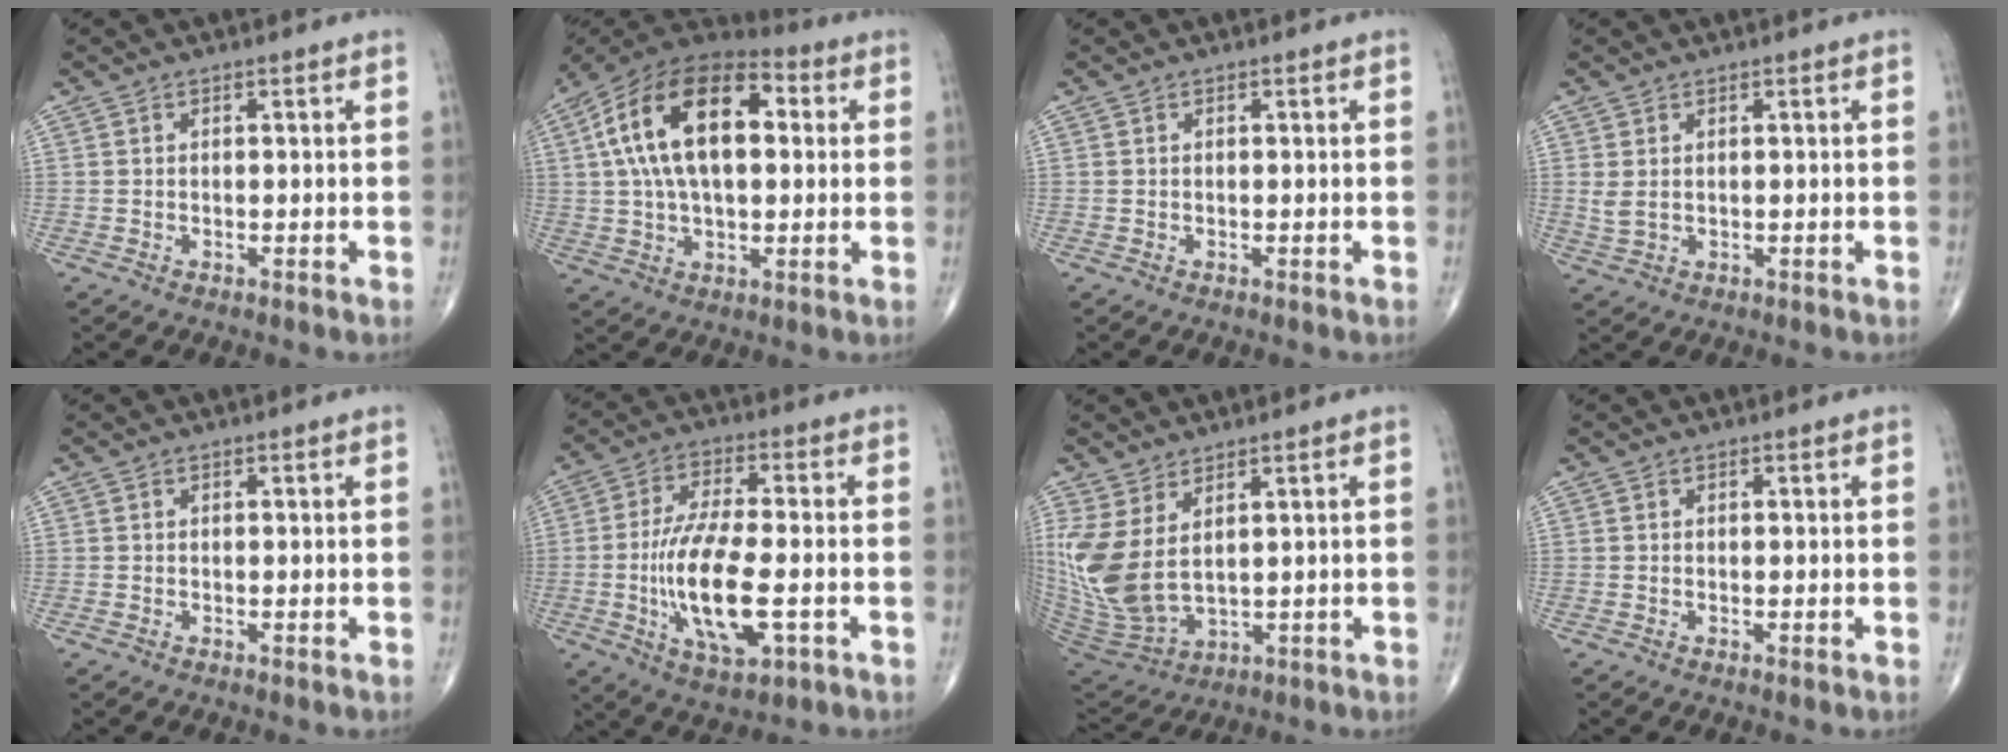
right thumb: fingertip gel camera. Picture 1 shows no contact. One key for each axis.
{"total": 21.2, "fx": 4.0, "fy": 11.5, "fz": 17.4, "tx": -0.301, "ty": 0.025, "tz": 0.058}
{"total": 0.0}
{"total": 2.3, "fx": 0.6, "fy": 1.4, "fz": 1.7, "tx": -0.038, "ty": 0.005, "tz": 0.021}
{"total": 0.0}
{"total": 14.9, "fx": -3.1, "fy": 5.3, "fz": 13.6, "tx": -0.263, "ty": 0.002, "tz": -0.051}
{"total": 13.0, "fx": 3.4, "fy": 6.7, "fz": 10.6, "tx": -0.242, "ty": -0.027, "tz": 0.091}
{"total": 0.0}